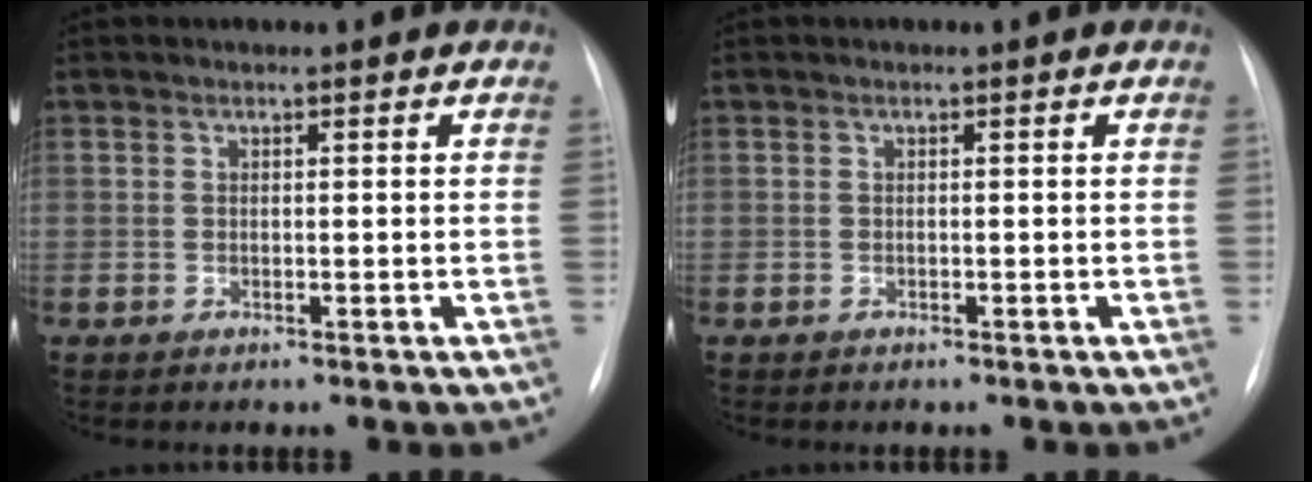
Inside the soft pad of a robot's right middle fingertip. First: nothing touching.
{"total": 0.0}